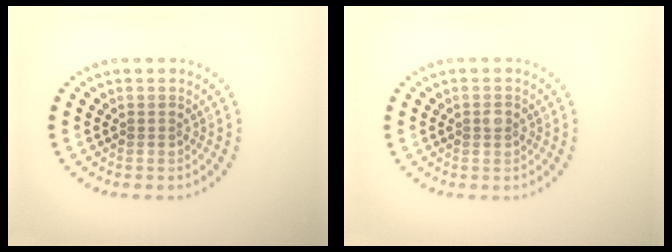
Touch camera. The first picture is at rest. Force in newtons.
{"total": 0.9, "press": 0.9, "slide": 0.1}